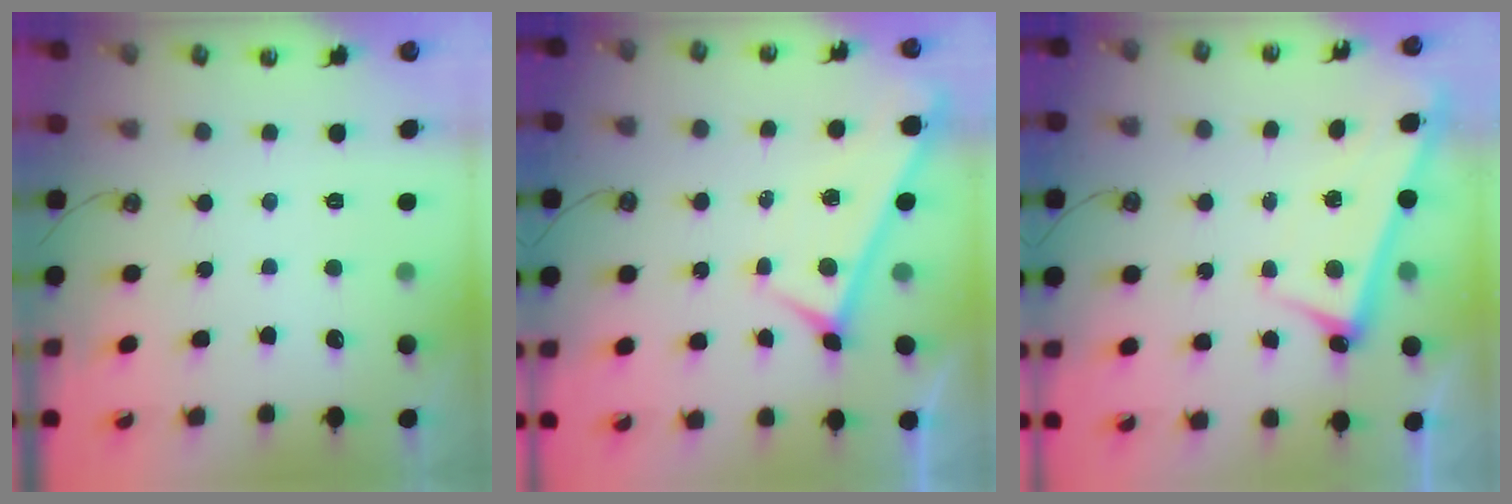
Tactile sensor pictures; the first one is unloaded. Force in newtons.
{"total": 0.0}
{"total": 2.7, "press": 2.6, "slide": 0.5}